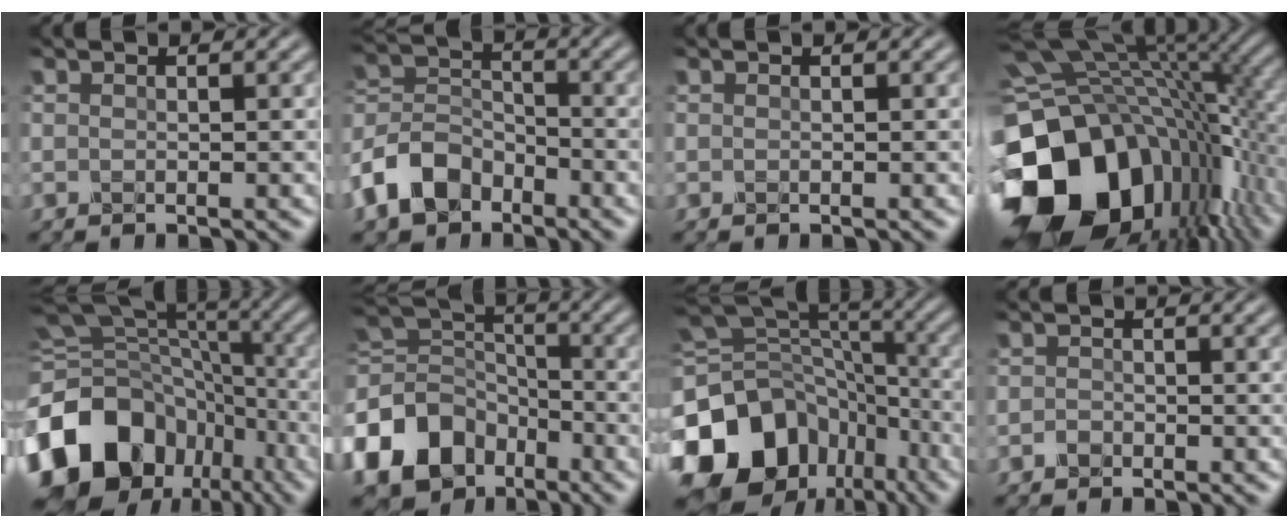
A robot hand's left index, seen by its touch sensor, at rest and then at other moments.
{"total": 6.2, "force": [-3.9, 4.0, 2.6], "torque": [-0.052, 0.001, -0.090]}
{"total": 0.0}
{"total": 18.1, "force": [-4.3, 12.1, 12.7], "torque": [-0.264, -0.016, -0.064]}
{"total": 18.6, "force": [-8.5, 14.0, 8.7], "torque": [-0.206, -0.001, -0.129]}
{"total": 11.3, "force": [-5.8, 8.1, 5.4], "torque": [-0.136, 0.001, -0.127]}
{"total": 17.5, "force": [-7.1, 13.7, 8.2], "torque": [-0.197, -0.008, -0.108]}
{"total": 0.9, "force": [-0.6, 0.6, 0.2], "torque": [-0.002, -0.001, -0.012]}